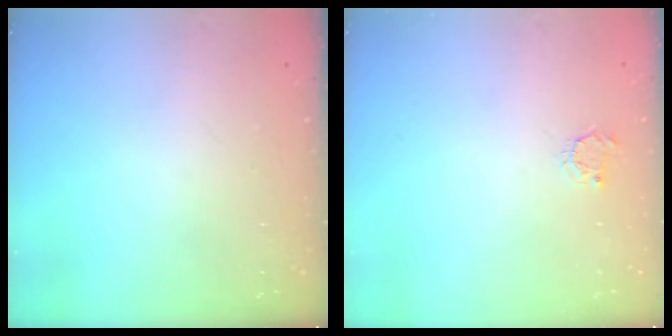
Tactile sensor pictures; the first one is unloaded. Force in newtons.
{"total": 2.9, "press": 2.8, "slide": 0.4}